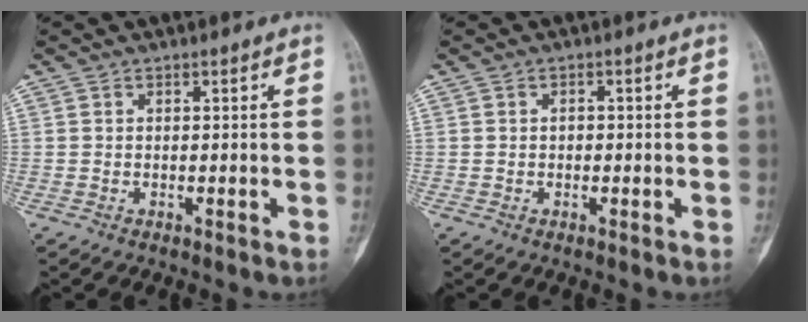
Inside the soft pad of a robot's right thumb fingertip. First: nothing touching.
{"total": 0.9, "force": [-0.1, 0.7, 0.5], "torque": [-0.003, 0.003, -0.004]}